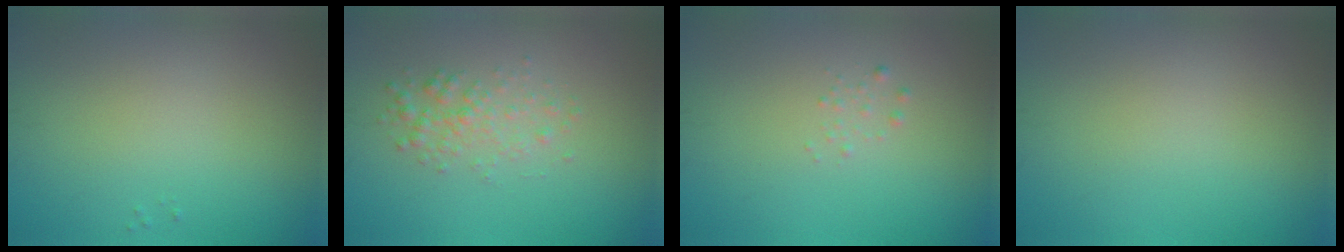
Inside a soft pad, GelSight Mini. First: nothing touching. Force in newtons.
{"total": 2.1, "press": 2.1, "slide": 0.0}
{"total": 0.6, "press": 0.6, "slide": 0.0}
{"total": 0.0}